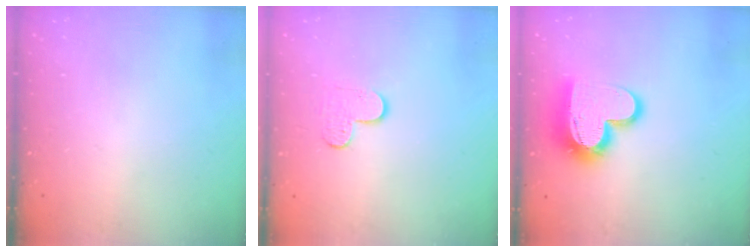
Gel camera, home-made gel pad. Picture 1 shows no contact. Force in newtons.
{"total": 4.7, "press": 4.7, "slide": 0.5}
{"total": 14.7, "press": 14.6, "slide": 1.1}